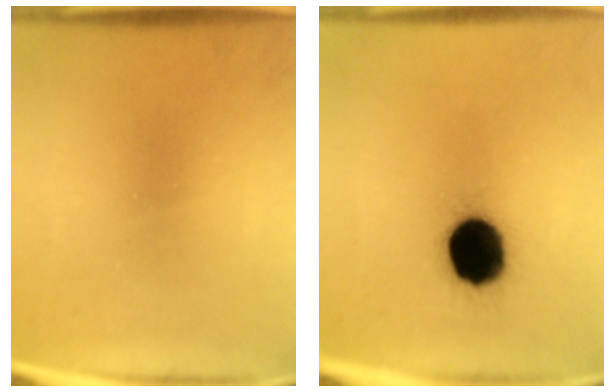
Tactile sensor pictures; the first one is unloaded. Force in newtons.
{"total": 15.7}